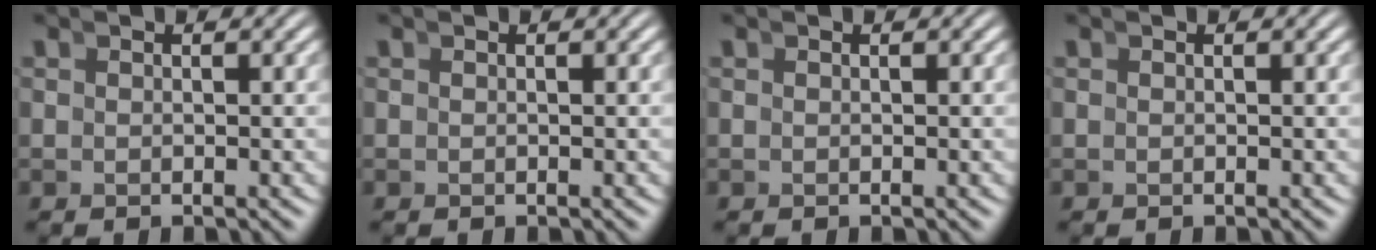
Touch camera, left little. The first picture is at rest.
{"total": 0.0}
{"total": 0.0}
{"total": 0.0}